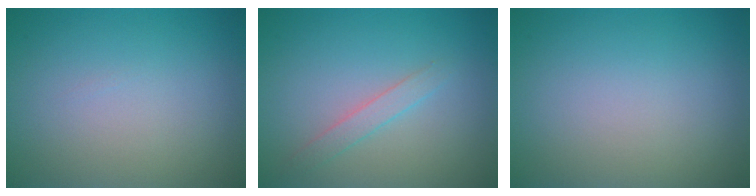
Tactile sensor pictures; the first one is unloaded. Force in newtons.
{"total": 1.5, "press": 1.5, "slide": 0.1}
{"total": 0.0}